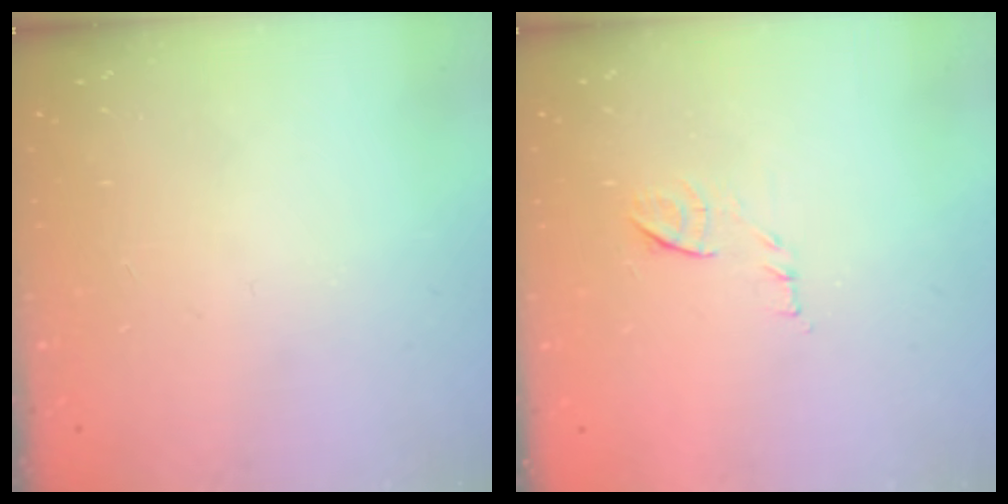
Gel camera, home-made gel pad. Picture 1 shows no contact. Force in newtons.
{"total": 7.8, "press": 7.7, "slide": 0.7}